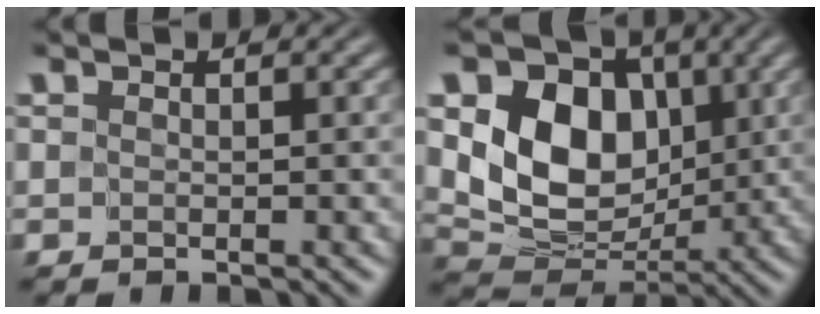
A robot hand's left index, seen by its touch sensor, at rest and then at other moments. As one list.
[{"total": 8.5, "force": [1.2, 6.5, 5.3], "torque": [-0.103, -0.015, 0.024]}]